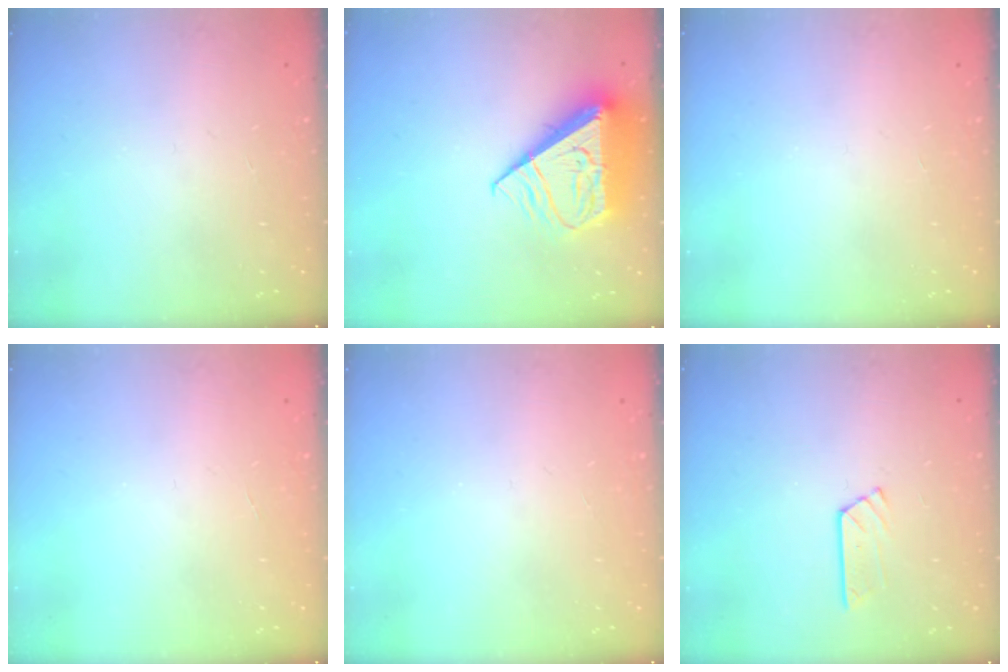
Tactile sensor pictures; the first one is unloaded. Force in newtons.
{"total": 12.6, "press": 12.5, "slide": 1.6}
{"total": 0.0}
{"total": 0.0}
{"total": 0.0}
{"total": 4.7, "press": 4.7, "slide": 0.5}